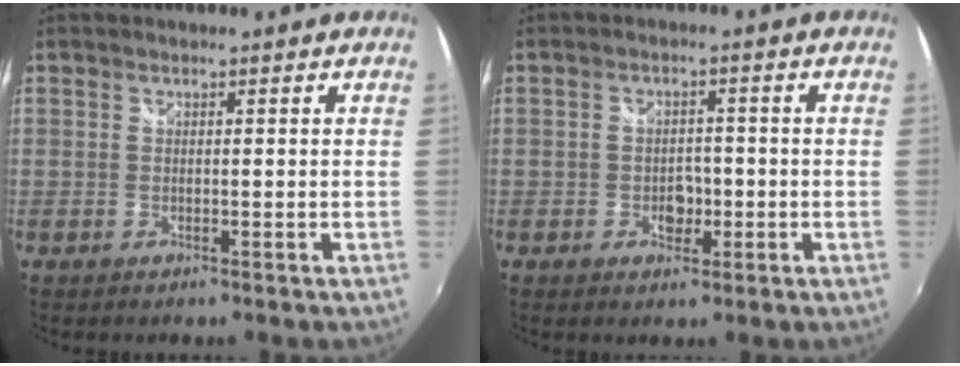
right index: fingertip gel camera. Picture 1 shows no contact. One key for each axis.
{"total": 3.7, "fx": -1.2, "fy": 2.9, "fz": 2.0, "tx": -0.032, "ty": 0.003, "tz": -0.018}